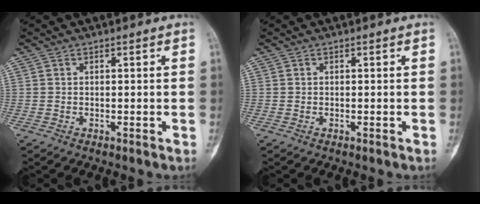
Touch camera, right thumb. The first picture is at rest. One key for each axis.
{"total": 0.0}